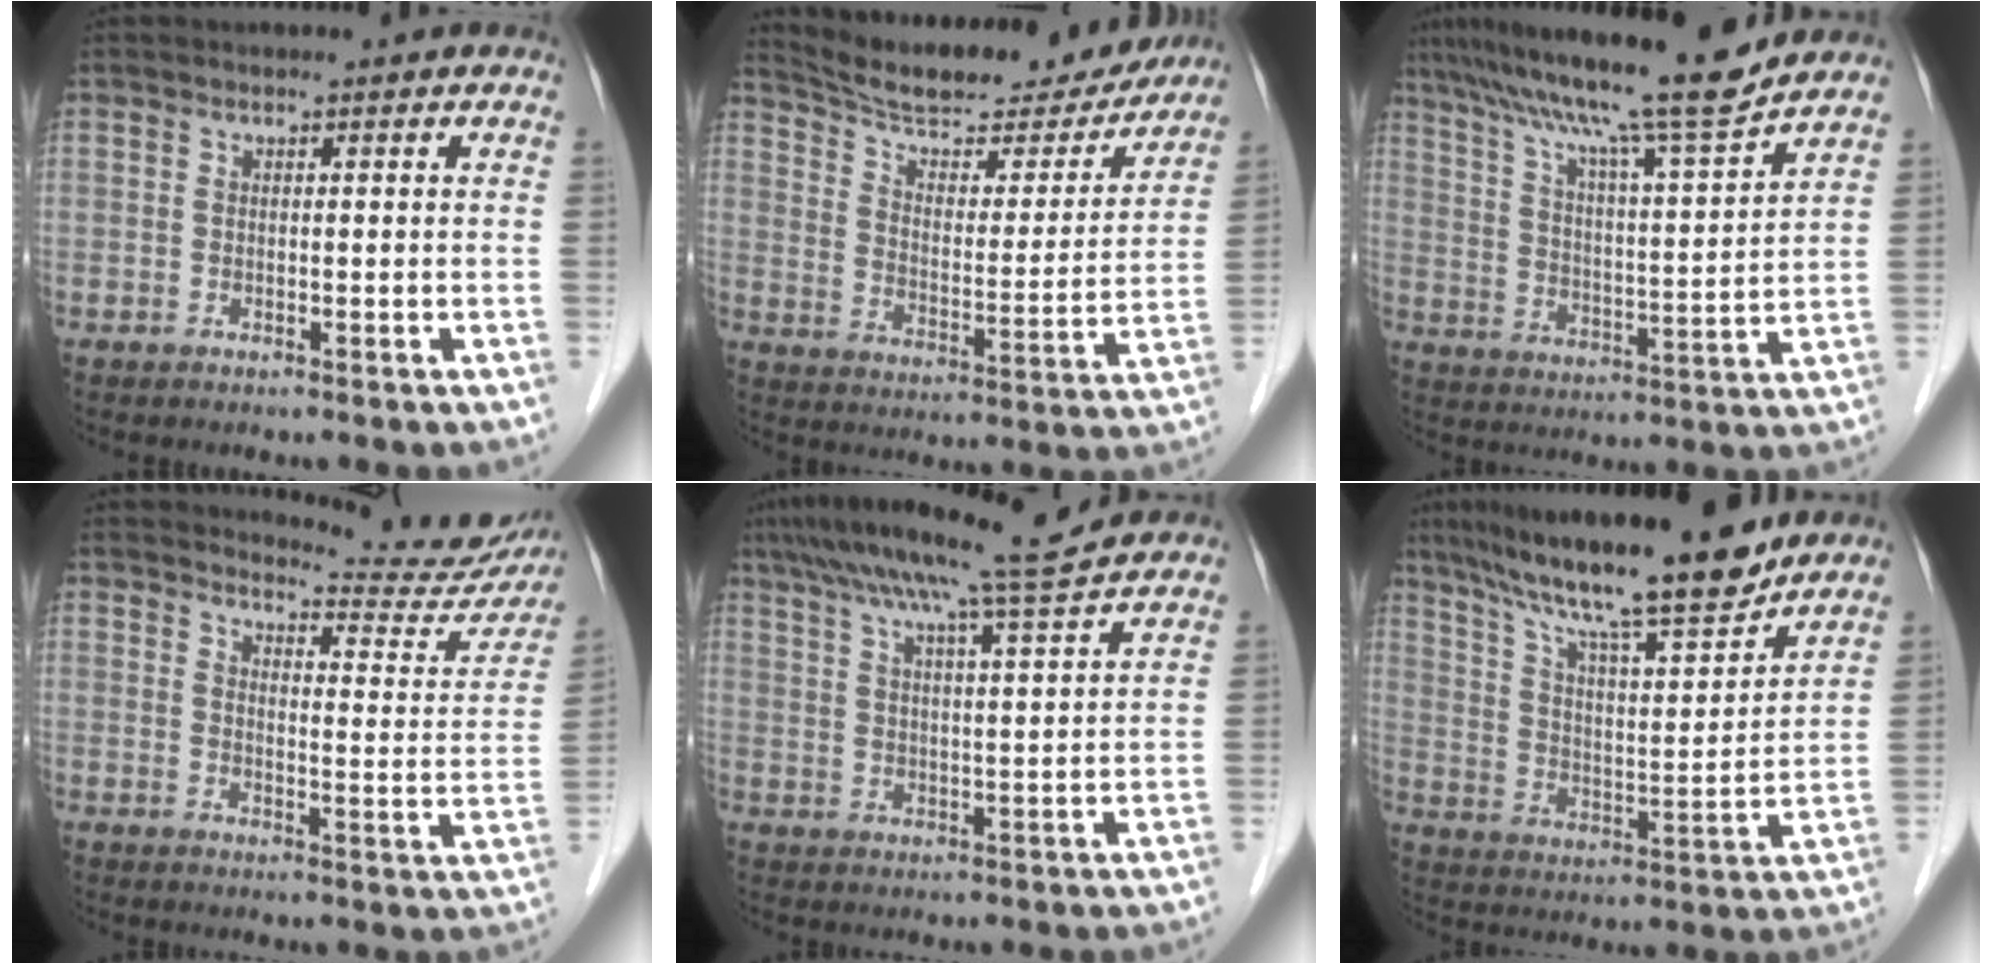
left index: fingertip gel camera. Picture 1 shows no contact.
{"total": 21.5, "force": [19.7, 4.6, 7.4], "torque": [-0.114, -0.010, 0.278]}
{"total": 16.7, "force": [14.0, -0.8, 9.0], "torque": [-0.152, 0.004, 0.220]}
{"total": 14.4, "force": [14.2, 1.4, 2.2], "torque": [-0.014, -0.079, 0.148]}
{"total": 12.7, "force": [10.8, -1.4, 6.6], "torque": [-0.114, 0.012, 0.162]}
{"total": 18.2, "force": [15.0, 1.3, 10.2], "torque": [-0.169, 0.007, 0.249]}